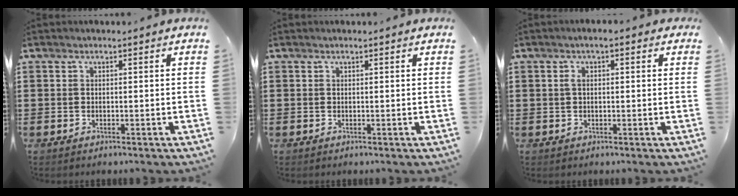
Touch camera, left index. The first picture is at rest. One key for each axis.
{"total": 0.0}
{"total": 2.1, "fx": 0.2, "fy": 0.8, "fz": 2.0, "tx": -0.040, "ty": 0.007, "tz": 0.001}